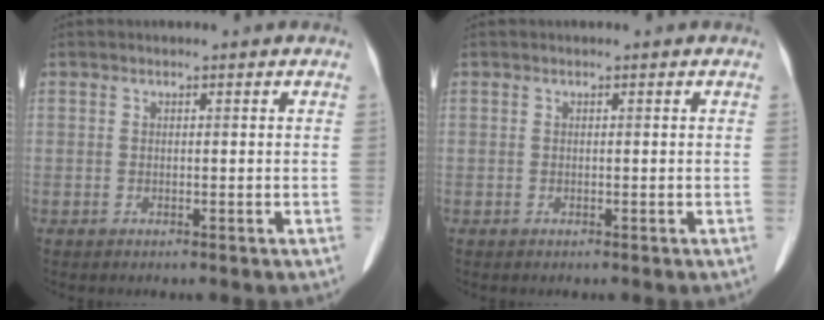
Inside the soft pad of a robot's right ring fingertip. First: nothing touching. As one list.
[{"total": 0.0}]